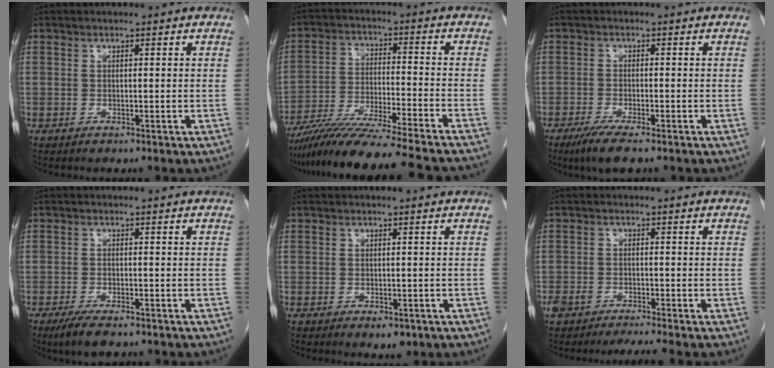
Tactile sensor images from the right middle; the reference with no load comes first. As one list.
[{"total": 19.0, "force": [-16.6, -1.3, 9.1], "torque": [-0.150, -0.045, -0.271]}, {"total": 4.8, "force": [-3.3, 0.5, 3.5], "torque": [-0.066, -0.013, -0.057]}, {"total": 4.6, "force": [-3.4, 1.2, 2.9], "torque": [-0.052, -0.008, -0.054]}, {"total": 2.1, "force": [-1.1, 1.1, 1.4], "torque": [-0.014, 0.000, -0.007]}, {"total": 4.2, "force": [-3.4, 0.2, 2.5], "torque": [-0.048, -0.003, -0.060]}]